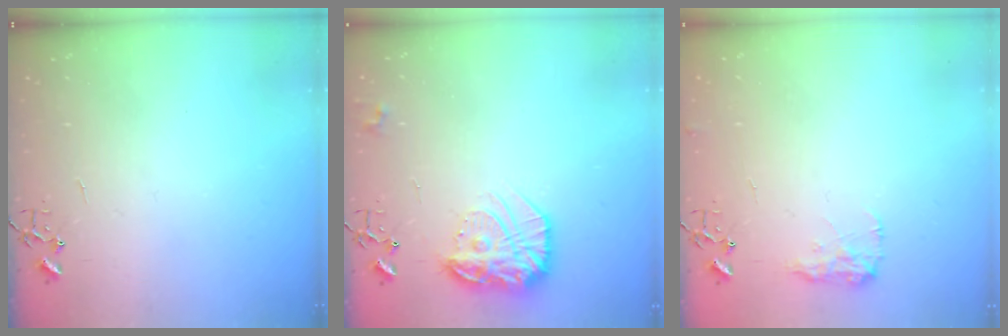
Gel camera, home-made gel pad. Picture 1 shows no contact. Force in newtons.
{"total": 17.5, "press": 17.5, "slide": 1.4}
{"total": 8.7, "press": 8.6, "slide": 0.5}